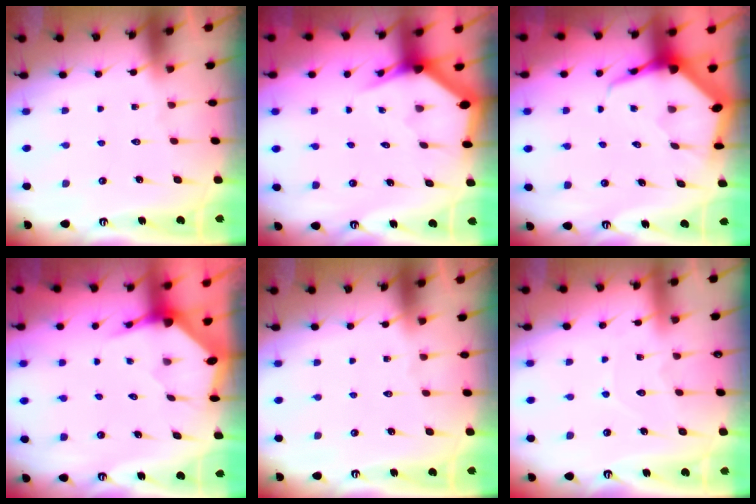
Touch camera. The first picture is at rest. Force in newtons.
{"total": 2.9, "press": 2.9, "slide": 0.2}
{"total": 6.1, "press": 6.1, "slide": 0.5}
{"total": 3.6, "press": 3.6, "slide": 0.5}
{"total": 0.0}
{"total": 4.0, "press": 4.0, "slide": 0.4}